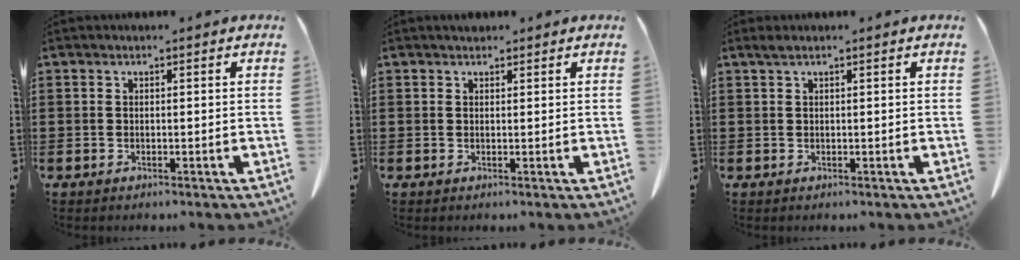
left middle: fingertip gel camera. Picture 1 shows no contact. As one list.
[{"total": 0.8, "force": [0.7, 0.4, 0.1], "torque": [-0.003, 0.004, 0.014]}, {"total": 0.6, "force": [0.4, 0.0, 0.5], "torque": [-0.011, 0.001, 0.007]}]